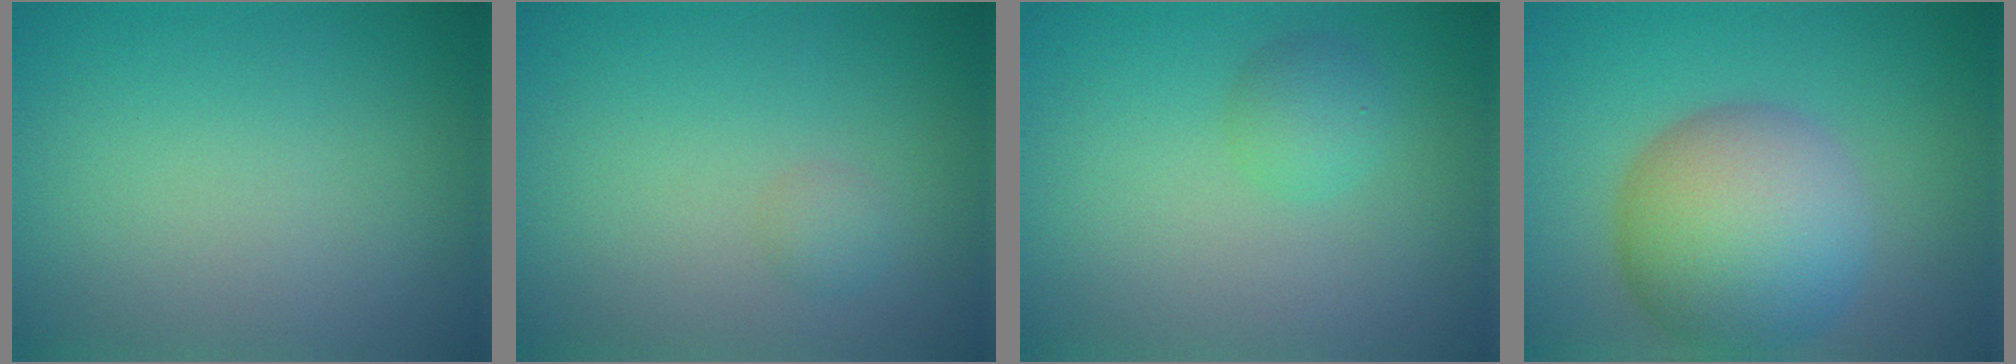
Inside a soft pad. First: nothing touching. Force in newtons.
{"total": 0.9, "press": 0.9, "slide": 0.0}
{"total": 1.8, "press": 1.7, "slide": 0.2}
{"total": 9.4, "press": 9.3, "slide": 0.2}